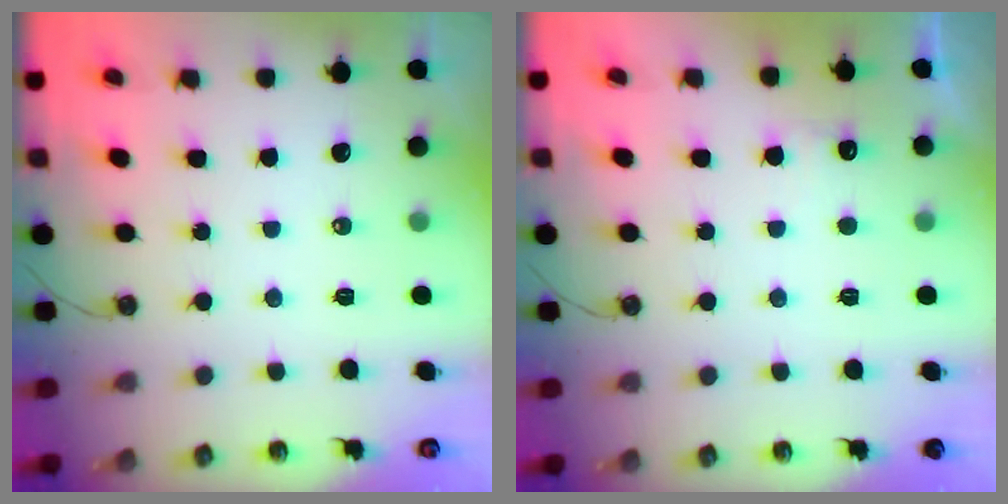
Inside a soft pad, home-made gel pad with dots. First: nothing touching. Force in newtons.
{"total": 5.9, "press": 5.7, "slide": 1.4}